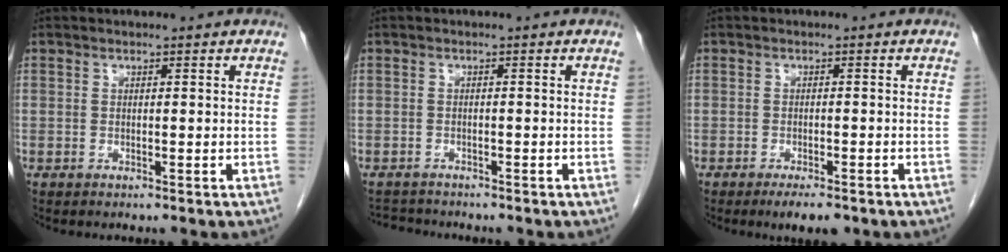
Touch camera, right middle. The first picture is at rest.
{"total": 3.2, "force": [-3.1, 0.7, 0.1], "torque": [0.001, -0.010, -0.049]}
{"total": 3.9, "force": [-2.7, 1.1, 2.5], "torque": [-0.034, -0.004, -0.037]}